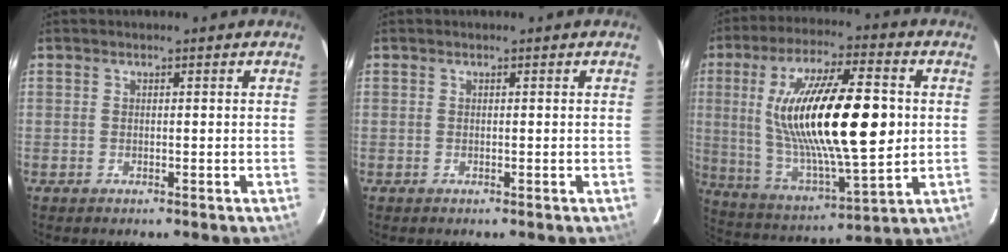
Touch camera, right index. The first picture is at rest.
{"total": 0.0}
{"total": 24.7, "force": [2.8, 6.9, 23.5], "torque": [-0.434, 0.002, 0.061]}